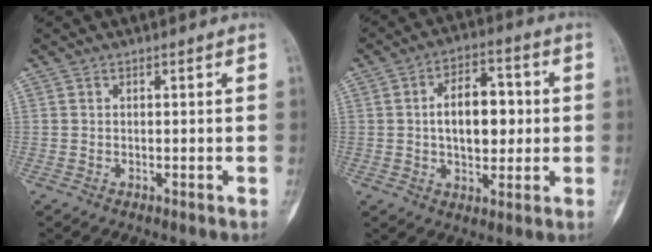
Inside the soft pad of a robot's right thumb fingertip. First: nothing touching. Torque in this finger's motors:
{"motor_torque": [1.49, 1.65, 0.75, -0.70, 0.35]}